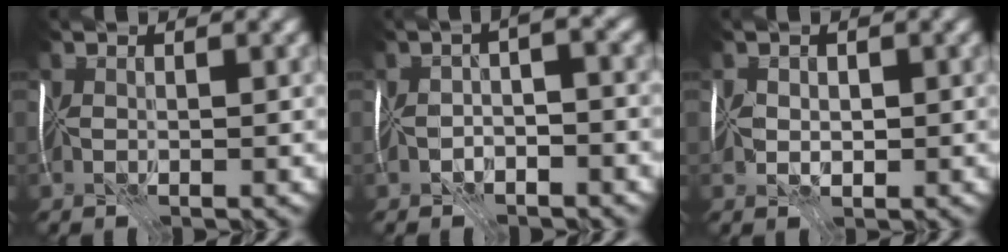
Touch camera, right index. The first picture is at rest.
{"total": 2.7, "force": [-1.8, 0.8, 1.9], "torque": [-0.028, 0.001, -0.038]}
{"total": 1.3, "force": [-0.1, 1.2, 0.6], "torque": [-0.016, -0.003, -0.006]}